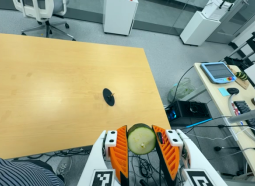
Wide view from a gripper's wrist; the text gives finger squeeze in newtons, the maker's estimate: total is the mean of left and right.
{"total": 10.2, "left": 9.9, "right": 10.5}